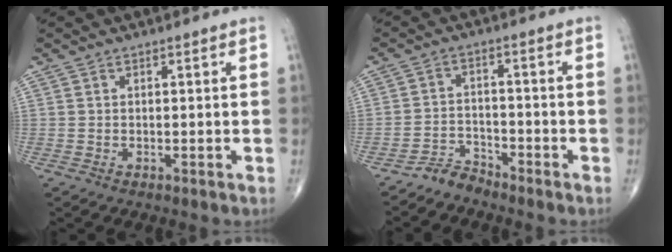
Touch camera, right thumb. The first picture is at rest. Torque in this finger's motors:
{"motor_torque": [0.52, -0.39, -0.27, -0.74, 0.01]}